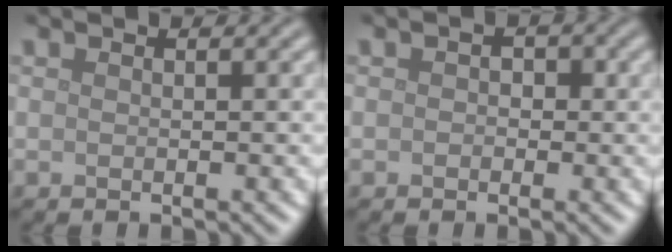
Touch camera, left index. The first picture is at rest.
{"total": 1.0, "force": [0.0, 0.9, 0.5], "torque": [-0.005, -0.004, -0.004]}